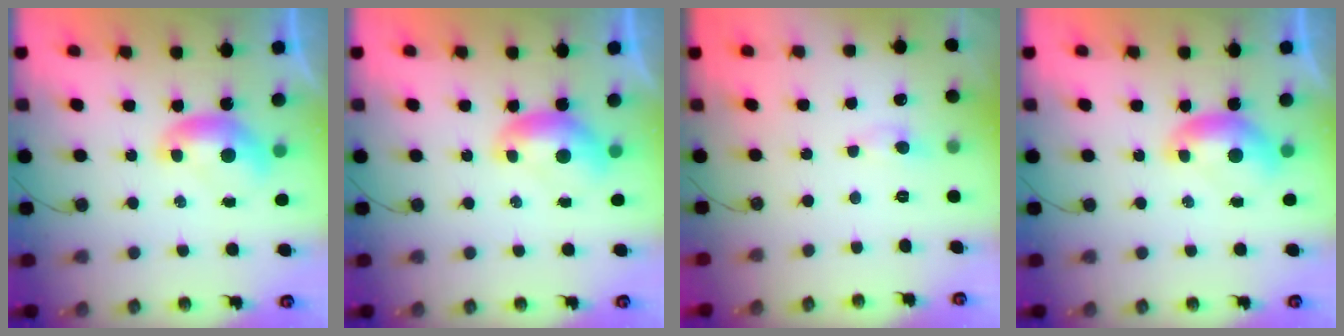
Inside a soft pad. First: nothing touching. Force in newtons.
{"total": 0.0}
{"total": 0.7, "press": 0.5, "slide": 0.6}
{"total": 0.0}